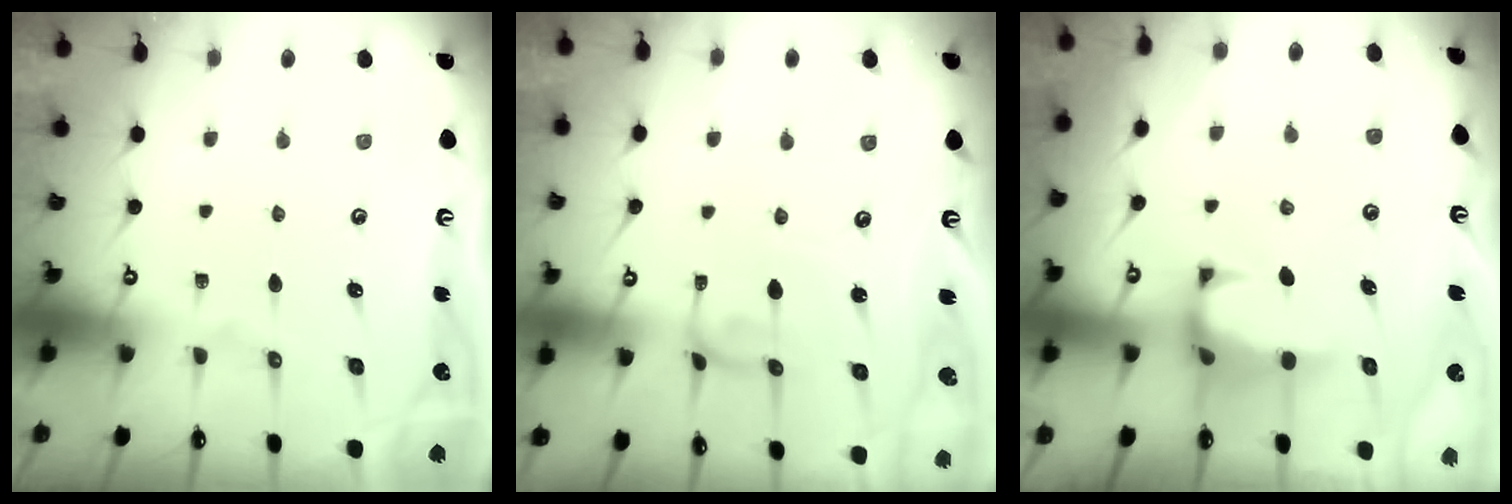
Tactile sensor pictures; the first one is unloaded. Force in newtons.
{"total": 2.0, "press": 2.0, "slide": 0.1}
{"total": 0.9, "press": 0.3, "slide": 0.8}